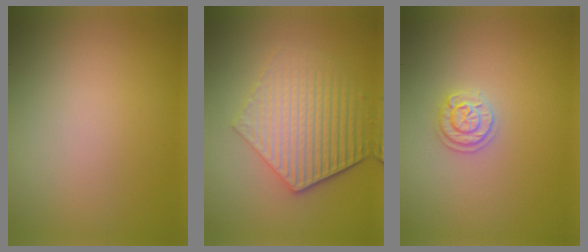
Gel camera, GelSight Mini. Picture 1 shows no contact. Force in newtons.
{"total": 6.0, "press": 4.4, "slide": 4.0}
{"total": 1.9, "press": 1.9, "slide": 0.2}